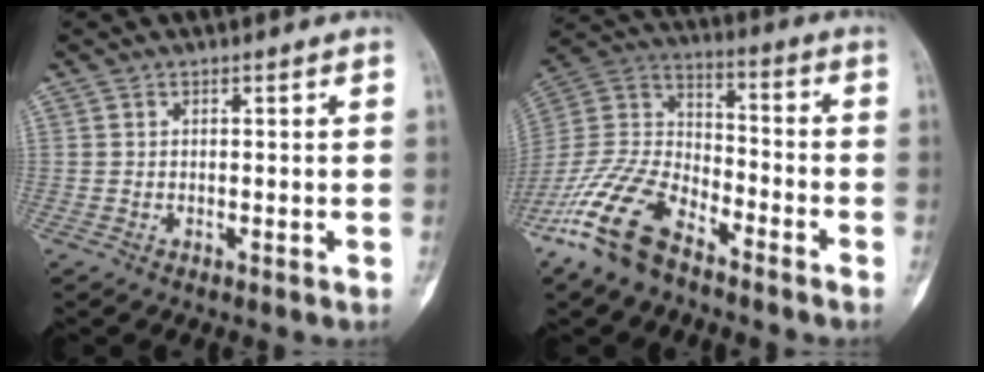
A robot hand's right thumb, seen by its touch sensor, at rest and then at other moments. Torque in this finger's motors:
{"motor_torque": [1.41, 0.63, 1.32, -1.45, 0.16]}